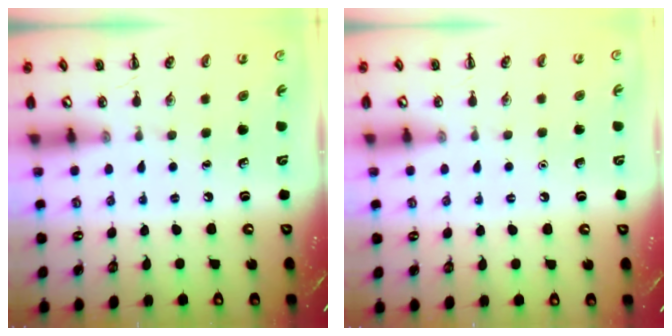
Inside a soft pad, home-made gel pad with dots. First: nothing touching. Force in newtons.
{"total": 1.6, "press": 1.6, "slide": 0.1}